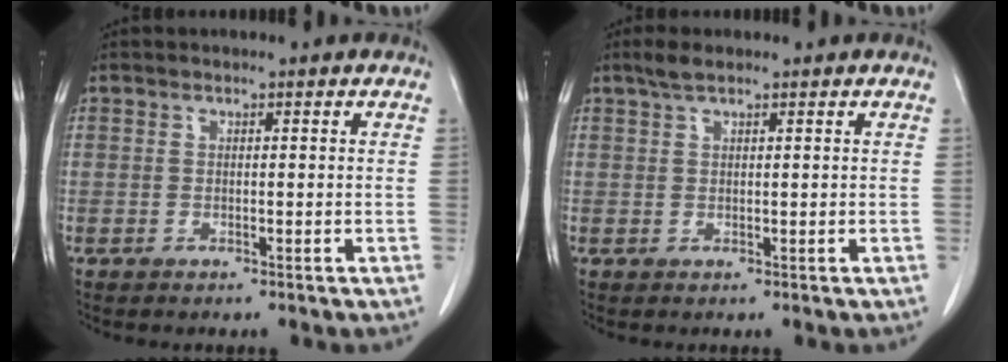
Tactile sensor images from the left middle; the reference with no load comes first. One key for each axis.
{"total": 2.0, "fx": 1.6, "fy": 0.3, "fz": 1.3, "tx": -0.032, "ty": 0.007, "tz": 0.032}